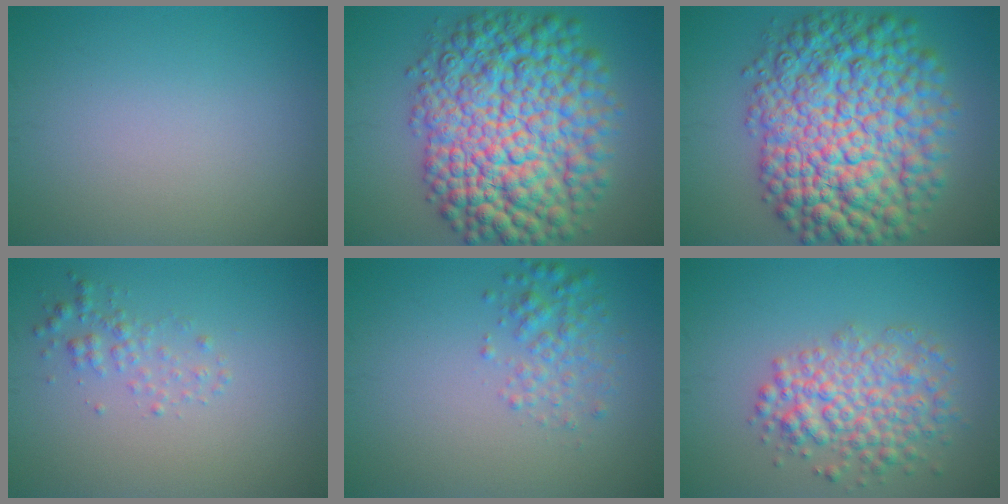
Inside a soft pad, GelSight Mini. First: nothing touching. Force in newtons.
{"total": 14.3, "press": 14.3, "slide": 0.3}
{"total": 14.3, "press": 14.3, "slide": 0.3}
{"total": 1.7, "press": 1.7, "slide": 0.0}
{"total": 2.4, "press": 2.4, "slide": 0.1}
{"total": 5.2, "press": 5.2, "slide": 0.2}